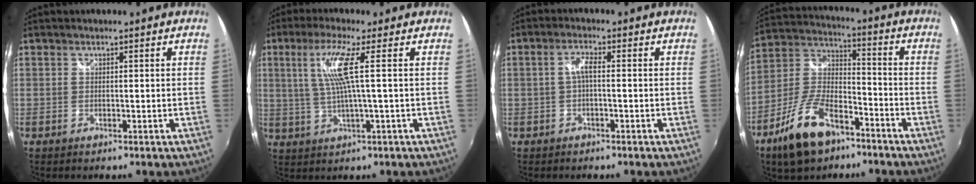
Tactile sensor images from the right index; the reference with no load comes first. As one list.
[{"total": 7.6, "force": [1.6, -1.0, 7.3], "torque": [-0.139, -0.002, 0.040]}, {"total": 2.5, "force": [-0.4, 0.4, 2.4], "torque": [-0.049, 0.006, -0.007]}, {"total": 15.2, "force": [-9.3, 7.1, 9.7], "torque": [-0.208, 0.002, -0.168]}]